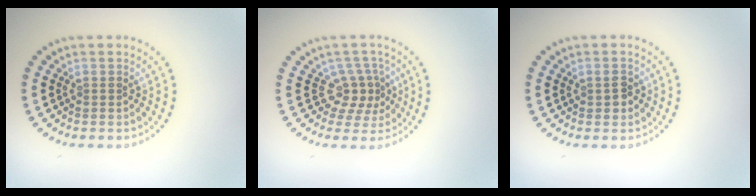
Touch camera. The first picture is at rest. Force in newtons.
{"total": 2.8, "press": 2.1, "slide": 1.9}
{"total": 1.4, "press": 1.4, "slide": 0.2}